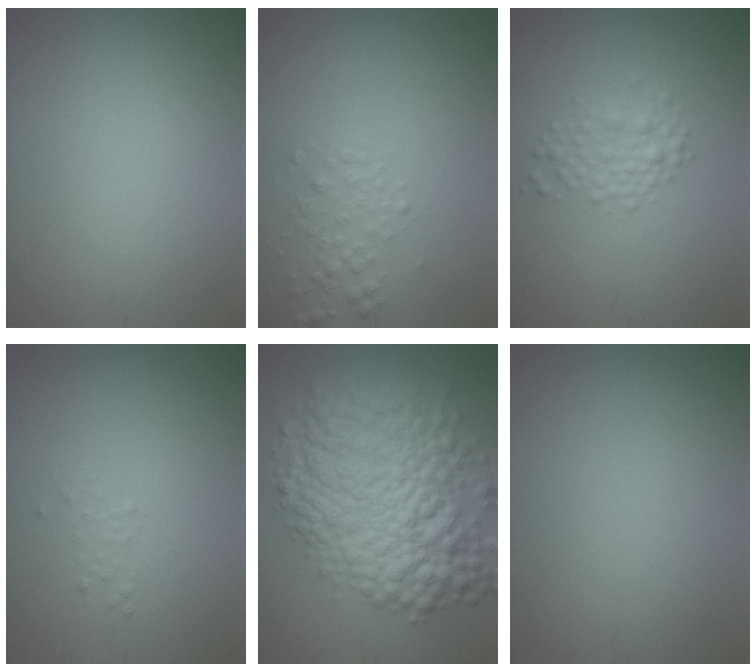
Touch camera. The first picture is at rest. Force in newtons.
{"total": 1.9, "press": 1.9, "slide": 0.1}
{"total": 2.4, "press": 2.4, "slide": 0.0}
{"total": 0.6, "press": 0.6, "slide": 0.0}
{"total": 10.8, "press": 10.8, "slide": 0.2}
{"total": 0.0}